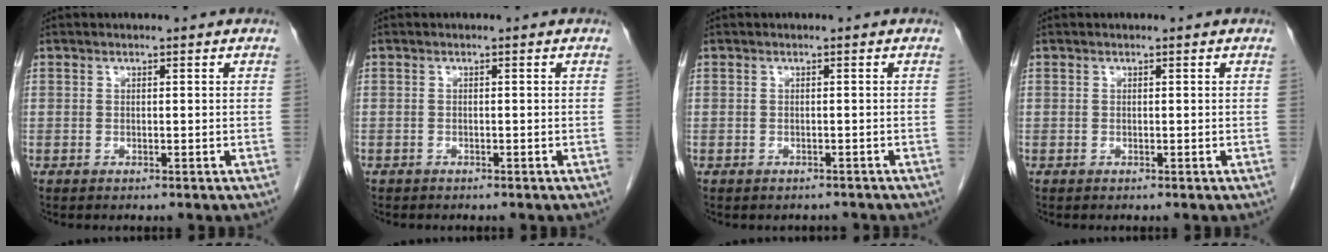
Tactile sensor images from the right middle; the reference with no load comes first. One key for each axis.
{"total": 0.5, "fx": -0.4, "fy": 0.3, "fz": 0.0, "tx": -0.015, "ty": 0.000, "tz": -0.011}
{"total": 1.7, "fx": -1.5, "fy": 0.8, "fz": 0.0, "tx": -0.002, "ty": 0.001, "tz": -0.021}
{"total": 0.0}